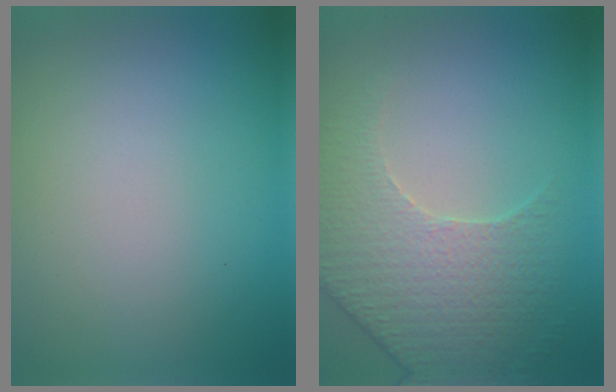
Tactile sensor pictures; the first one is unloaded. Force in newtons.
{"total": 4.2, "press": 4.1, "slide": 1.0}